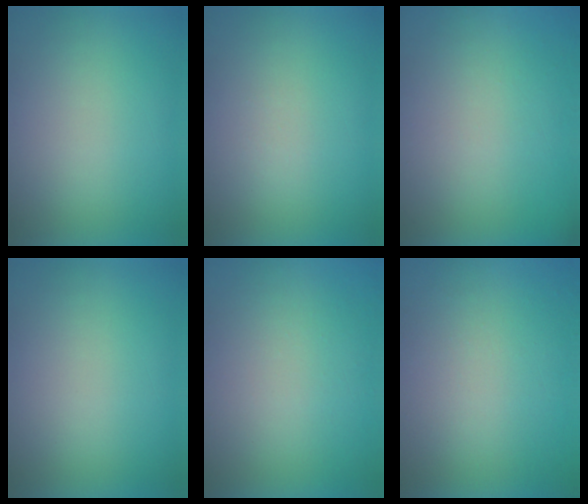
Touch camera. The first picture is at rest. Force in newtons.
{"total": 1.4}
{"total": 4.9}
{"total": 0.0}
{"total": 7.1}
{"total": 8.3}